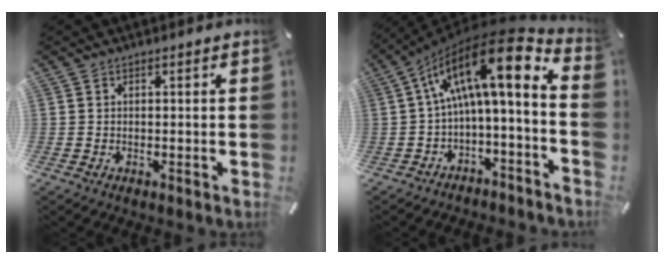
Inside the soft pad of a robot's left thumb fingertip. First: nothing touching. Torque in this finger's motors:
{"motor_torque": [-0.03, 2.48, 1.75, -1.02, 0.65]}